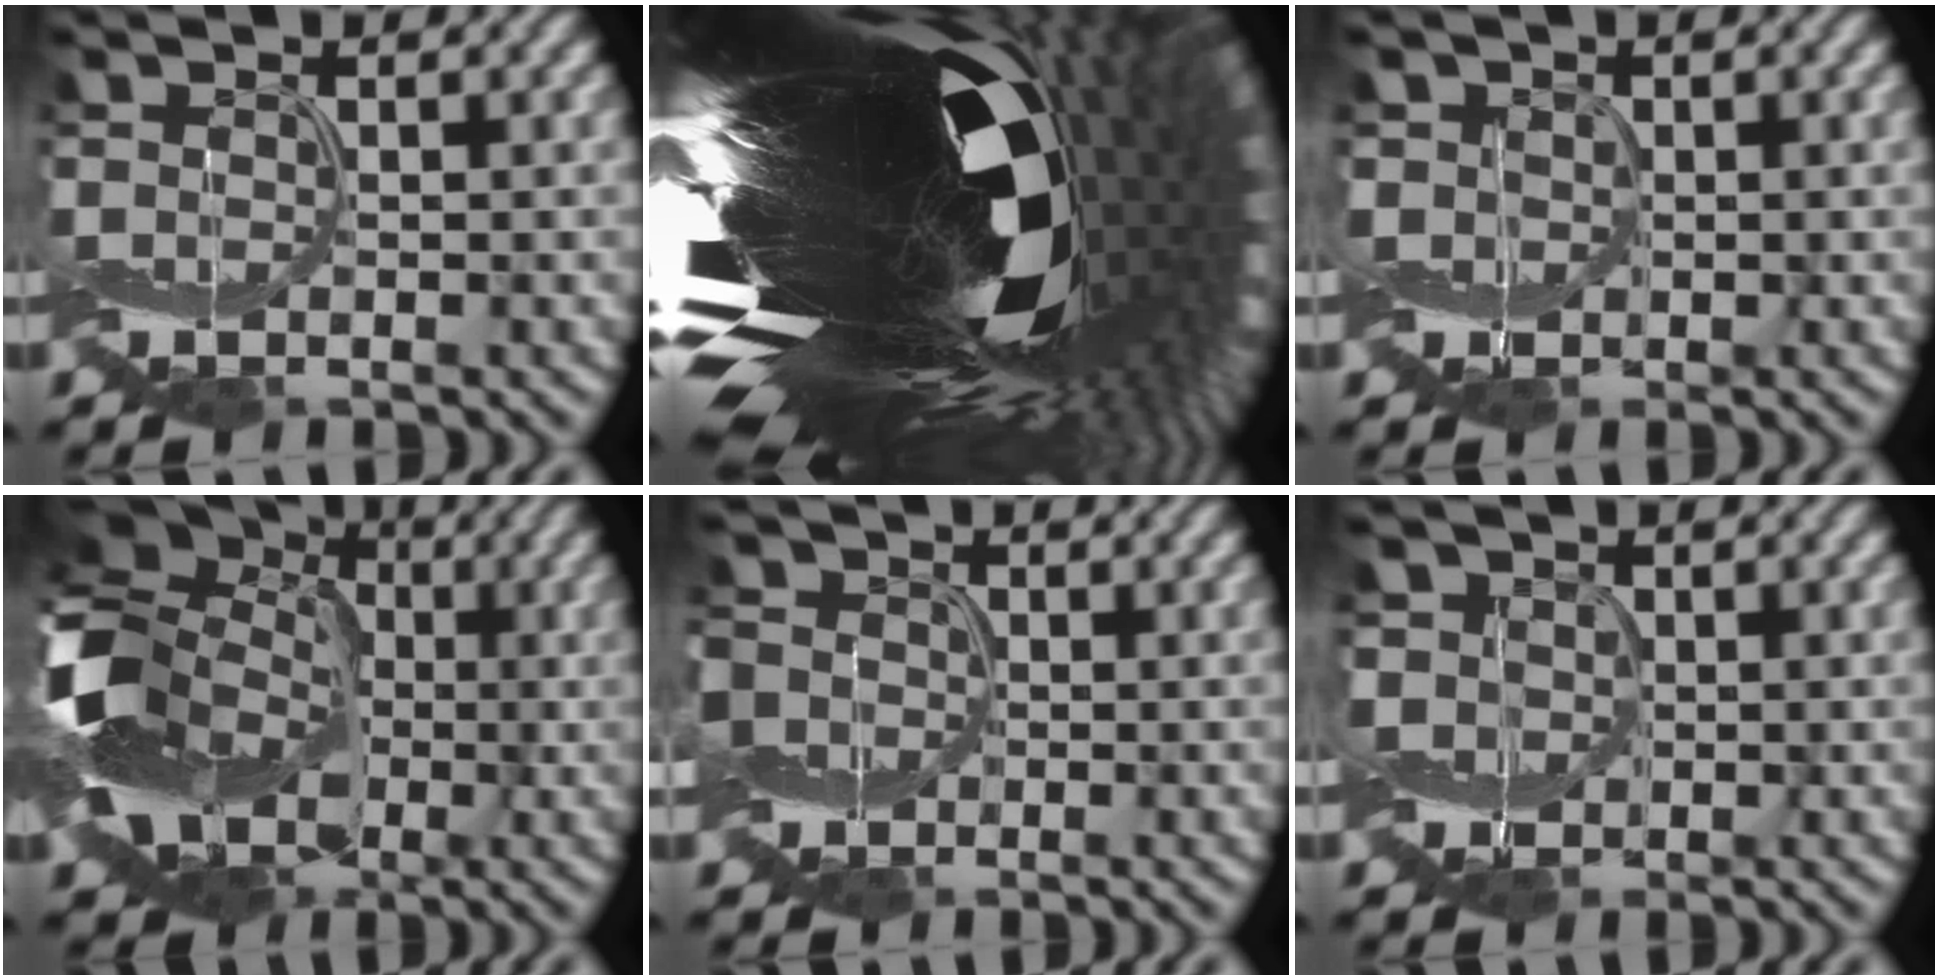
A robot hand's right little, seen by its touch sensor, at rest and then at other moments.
{"total": 20.8, "force": [0.7, 7.8, 19.2], "torque": [-0.326, -0.057, 0.013]}
{"total": 1.6, "force": [0.1, 1.6, 0.2], "torque": [-0.008, -0.002, 0.000]}
{"total": 16.4, "force": [-0.8, 13.1, 9.8], "torque": [-0.202, -0.003, -0.057]}
{"total": 5.5, "force": [0.4, 4.9, 2.5], "torque": [-0.067, 0.020, -0.017]}
{"total": 2.2, "force": [0.1, 2.1, 0.3], "torque": [-0.013, 0.000, -0.007]}